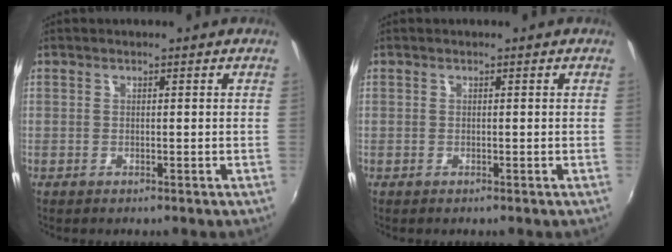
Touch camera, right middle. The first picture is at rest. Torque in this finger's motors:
{"motor_torque": [0.01, -0.35, -0.01, 0.00]}